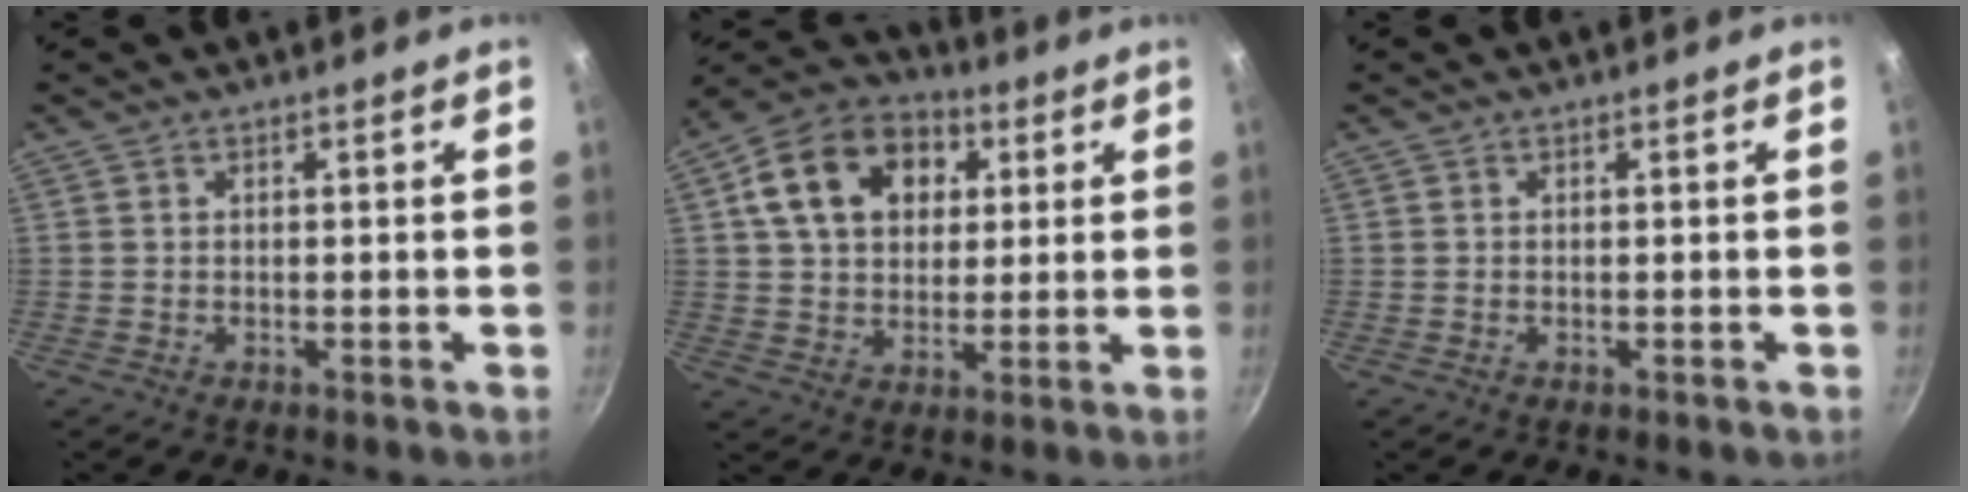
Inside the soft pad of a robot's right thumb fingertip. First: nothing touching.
{"total": 16.6, "force": [5.0, 12.2, 10.1], "torque": [-0.148, 0.016, 0.074]}
{"total": 0.0}